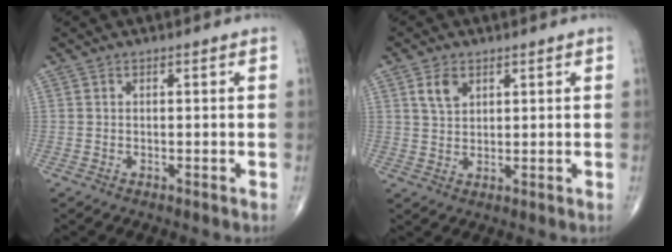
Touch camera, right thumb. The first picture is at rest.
{"total": 4.1, "force": [2.0, 2.7, 2.5], "torque": [-0.037, -0.008, 0.041]}